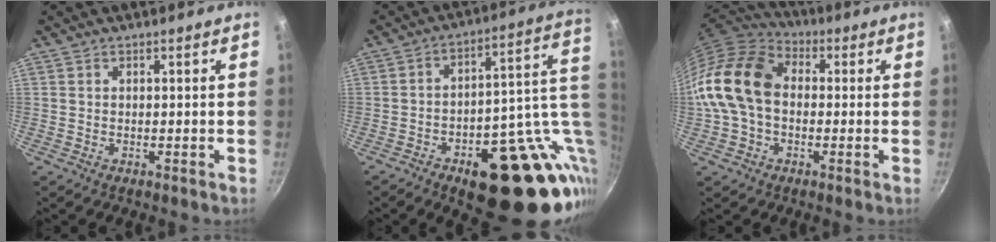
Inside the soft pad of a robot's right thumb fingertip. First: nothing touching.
{"total": 25.5, "force": [-6.7, 12.2, 21.4], "torque": [-0.223, 0.023, -0.080]}
{"total": 16.7, "force": [-0.1, 12.0, 11.6], "torque": [-0.203, 0.037, -0.018]}